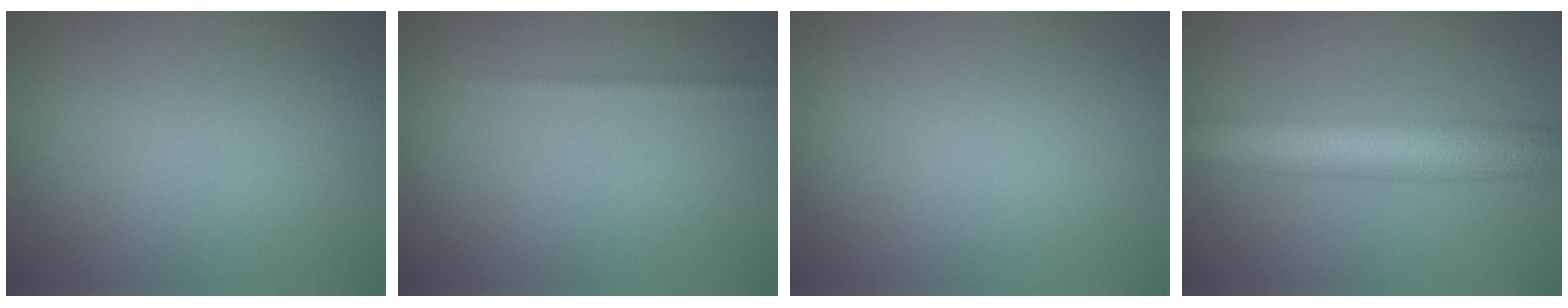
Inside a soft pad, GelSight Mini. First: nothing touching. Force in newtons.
{"total": 0.8, "press": 0.8, "slide": 0.1}
{"total": 0.0}
{"total": 8.2, "press": 8.2, "slide": 0.3}